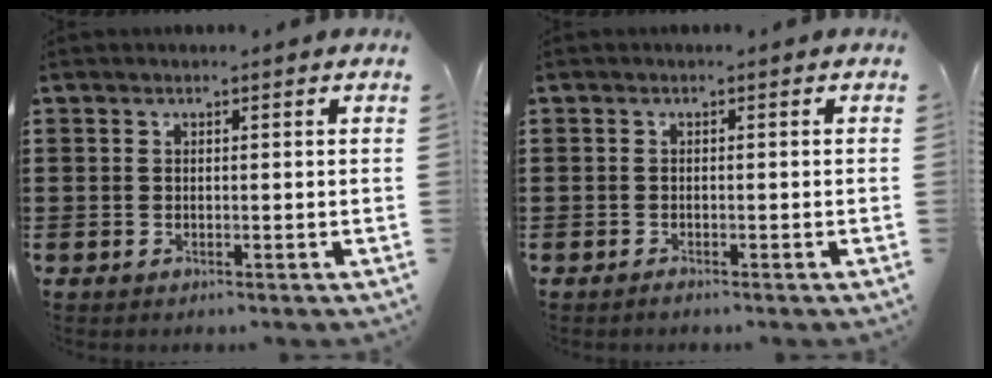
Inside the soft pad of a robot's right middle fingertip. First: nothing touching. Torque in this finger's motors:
{"motor_torque": [-0.09, 0.11, -0.23, -0.01]}